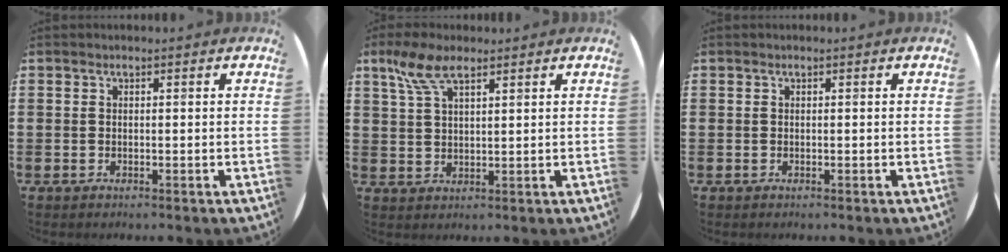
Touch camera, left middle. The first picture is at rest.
{"total": 6.0, "force": [3.8, 2.1, 4.2], "torque": [-0.092, 0.005, 0.069]}
{"total": 0.0}